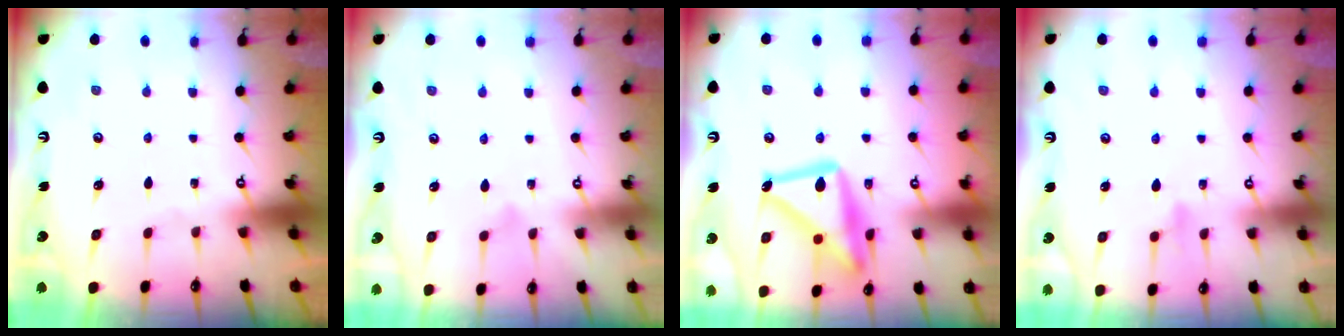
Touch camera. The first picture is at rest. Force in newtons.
{"total": 5.6, "press": 5.6, "slide": 0.3}
{"total": 20.6, "press": 20.5, "slide": 1.5}
{"total": 9.5, "press": 9.5, "slide": 0.4}